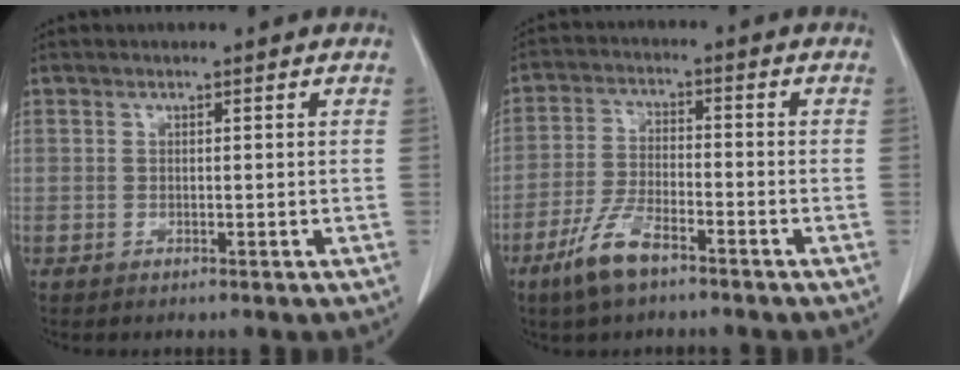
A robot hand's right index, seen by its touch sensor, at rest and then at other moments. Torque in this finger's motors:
{"motor_torque": [0.25, -0.36, 0.31, 0.09]}